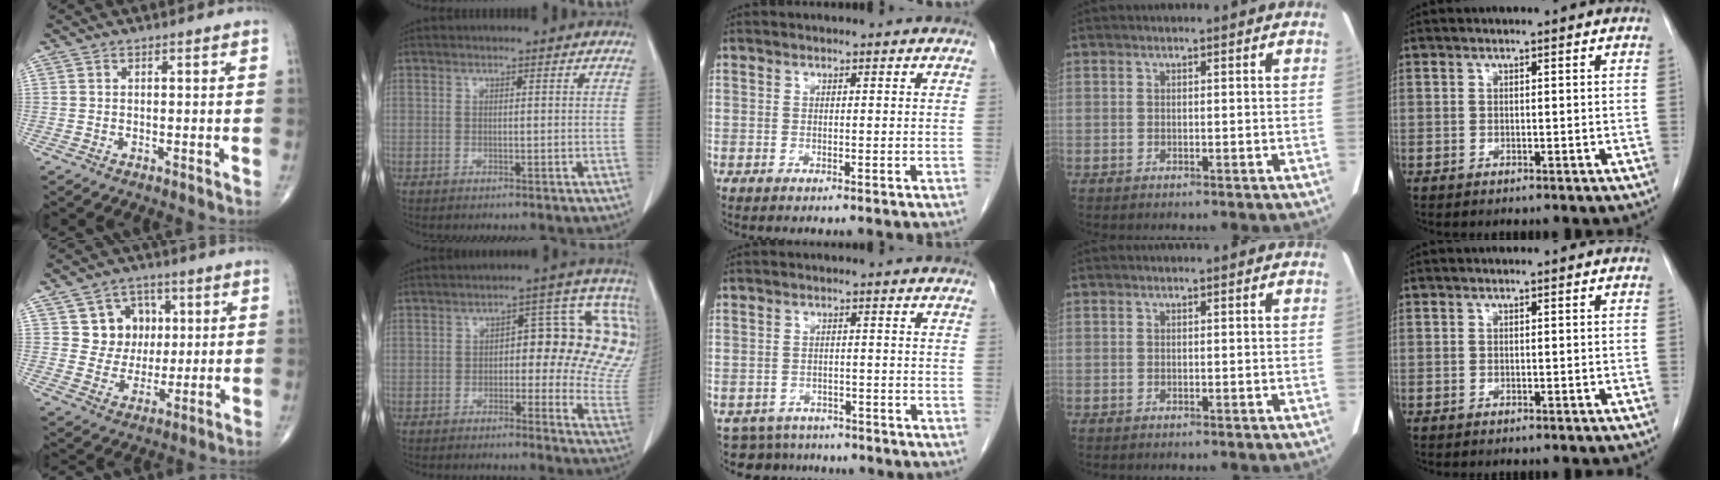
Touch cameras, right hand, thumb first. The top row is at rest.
{"thumb": {"total": 9.6, "force": [2.6, 8.7, 3.1], "torque": [0.001, -0.002, 0.044]}, "index": {"total": 15.6, "force": [2.7, 6.2, 14.1], "torque": [-0.135, 0.031, 0.024]}, "middle": {"total": 6.1, "force": [-5.5, 2.7, -0.4], "torque": [0.007, 0.012, -0.072]}}